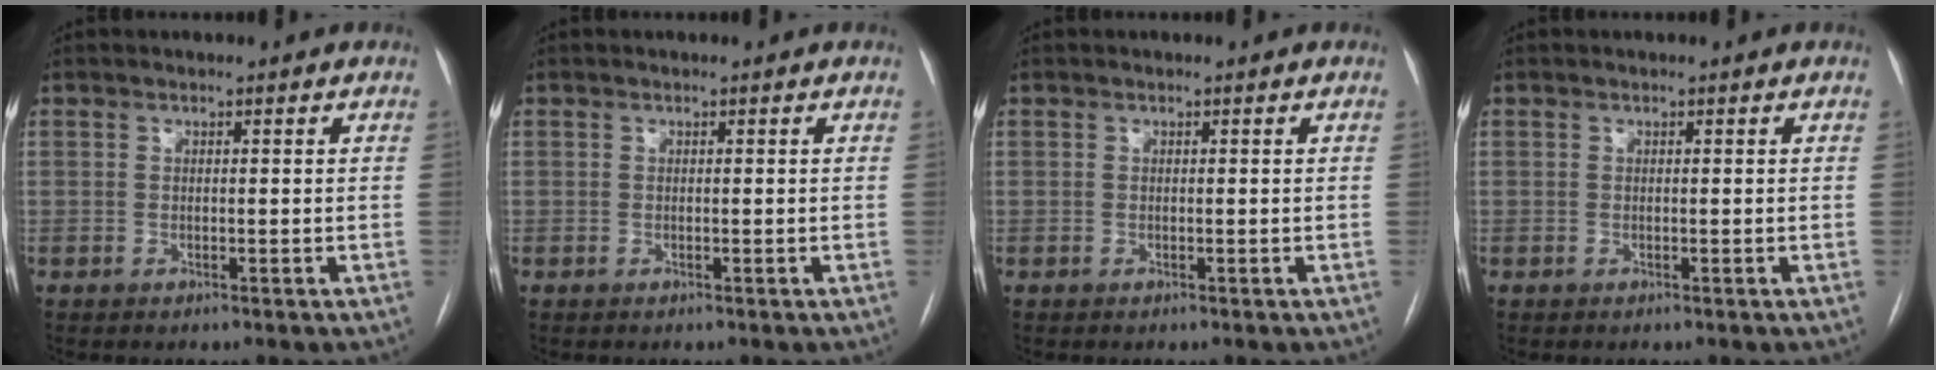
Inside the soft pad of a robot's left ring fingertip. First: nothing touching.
{"total": 0.0}
{"total": 0.0}
{"total": 0.0}